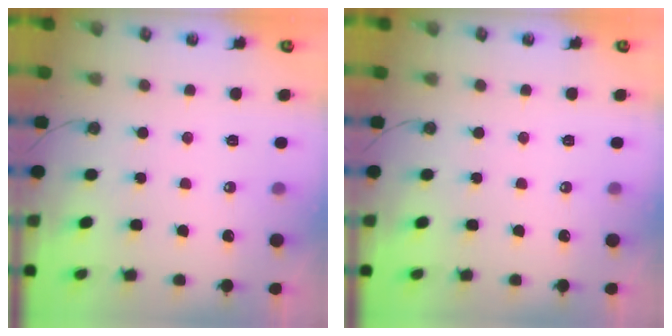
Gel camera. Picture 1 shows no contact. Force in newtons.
{"total": 0.0}